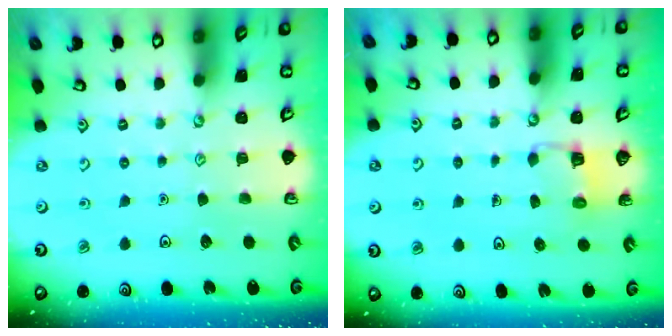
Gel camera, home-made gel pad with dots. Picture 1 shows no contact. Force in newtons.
{"total": 3.3, "press": 3.3, "slide": 0.3}